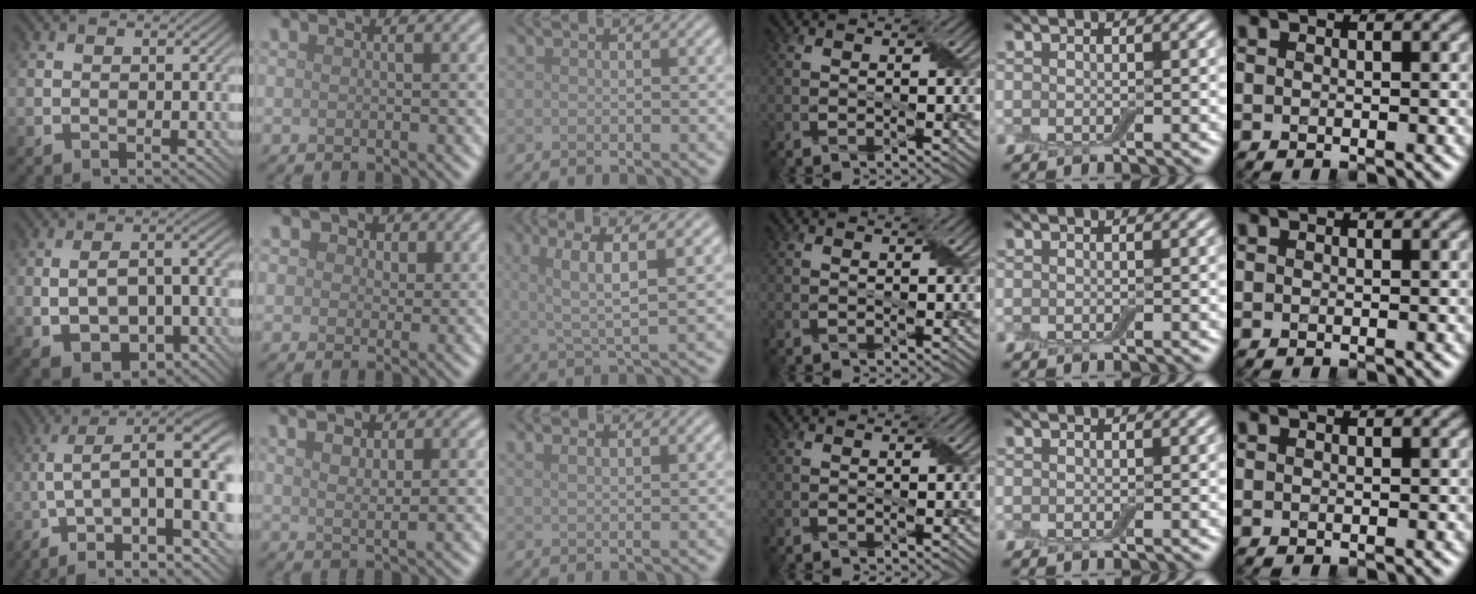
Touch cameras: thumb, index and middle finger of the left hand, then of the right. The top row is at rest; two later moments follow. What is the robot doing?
{"motion": "peel", "object": "bubble wrap"}